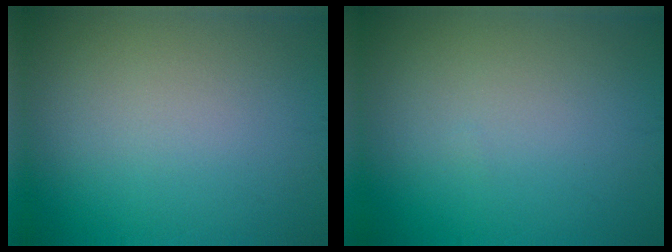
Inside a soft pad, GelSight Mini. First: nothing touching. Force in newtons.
{"total": 0.0}